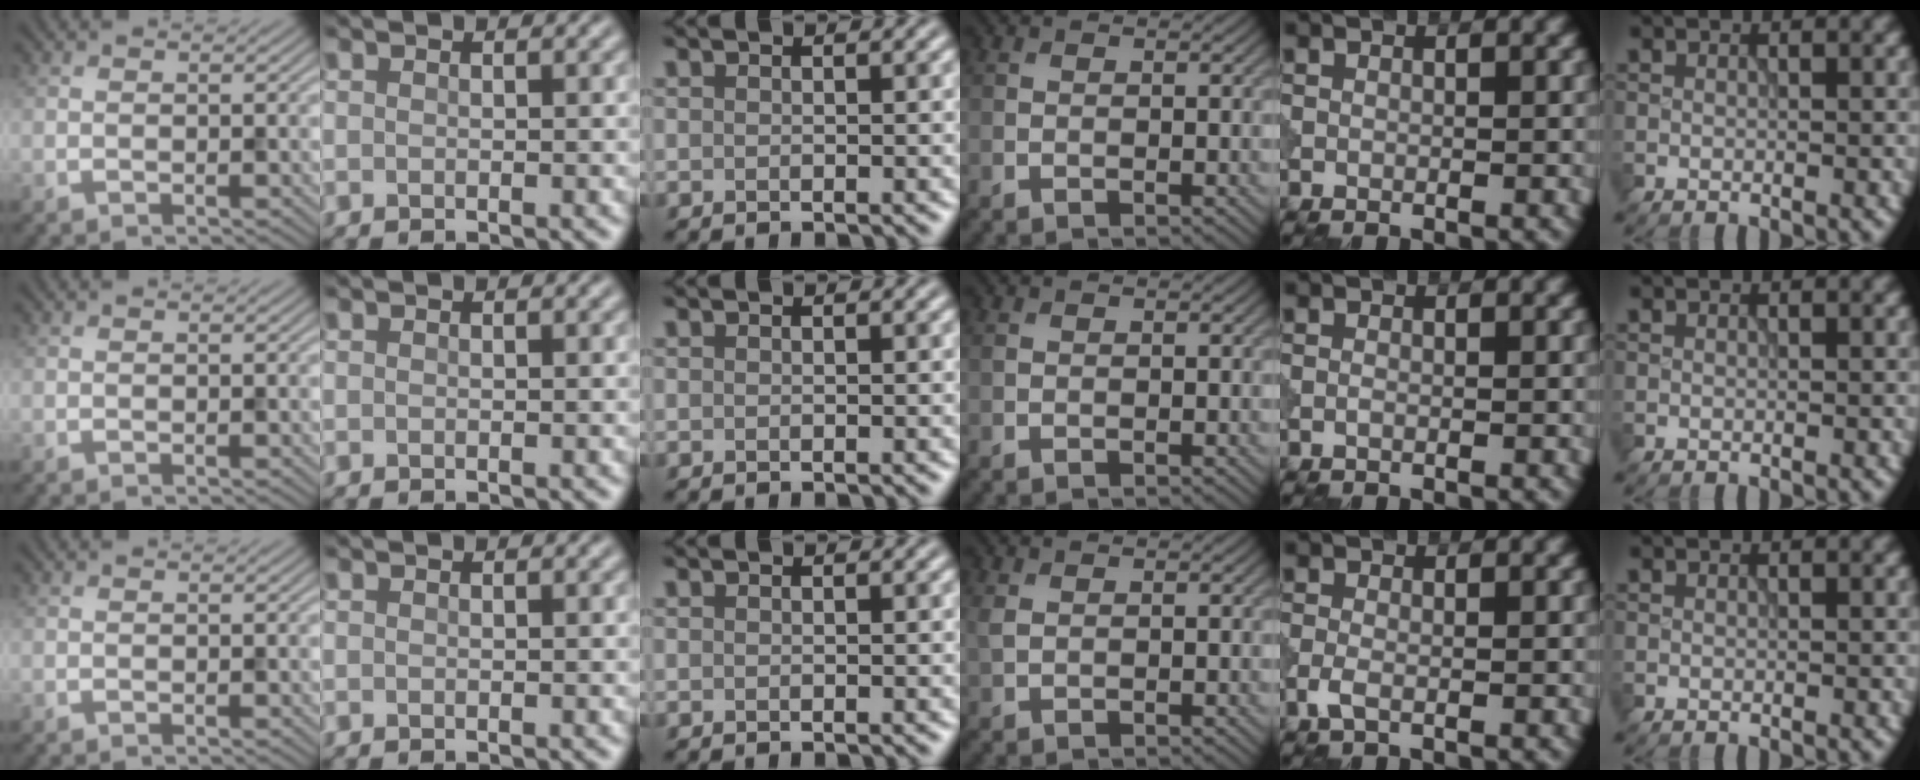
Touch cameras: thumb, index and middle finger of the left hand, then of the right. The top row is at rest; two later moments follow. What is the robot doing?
{"motion": "dispense", "object": "pipette"}